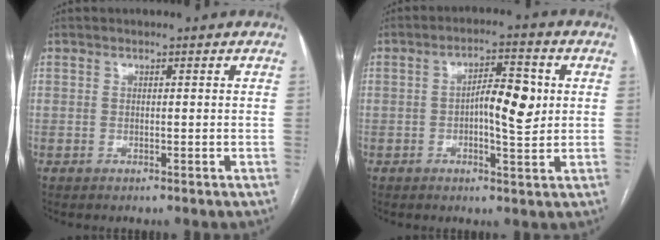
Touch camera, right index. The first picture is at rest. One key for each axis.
{"total": 7.1, "fx": 0.4, "fy": 2.0, "fz": 6.8, "tx": -0.110, "ty": 0.011, "tz": 0.005}